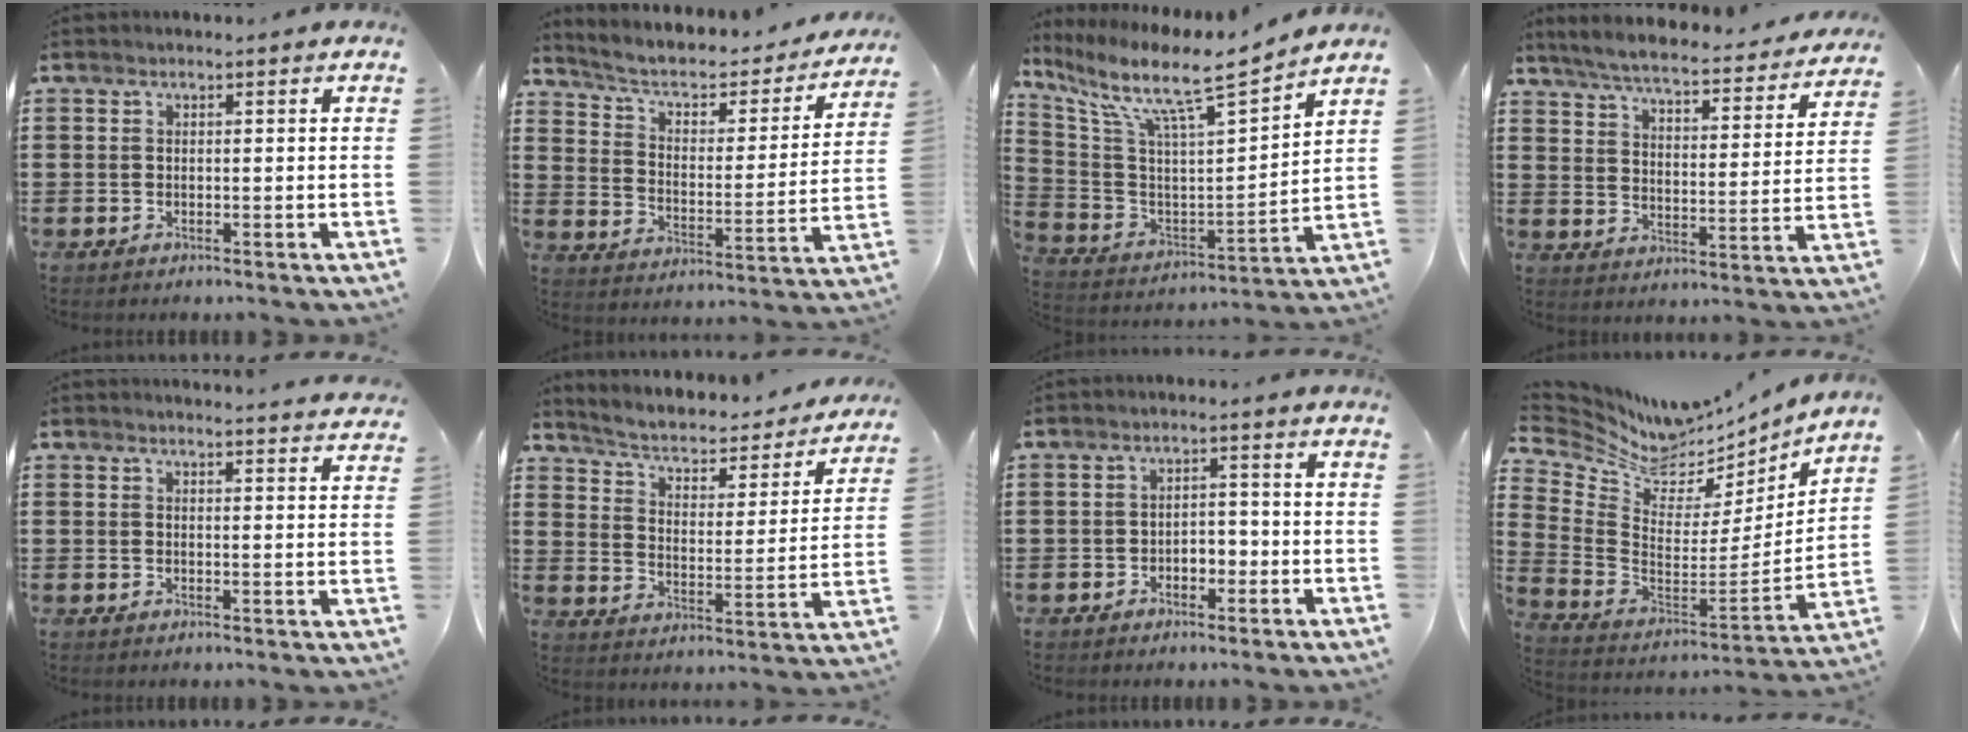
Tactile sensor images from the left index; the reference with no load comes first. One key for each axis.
{"total": 4.4, "fx": 2.8, "fy": 2.3, "fz": 2.6, "tx": -0.065, "ty": -0.015, "tz": 0.037}
{"total": 10.0, "fx": 7.7, "fy": 1.3, "fz": 6.3, "tx": -0.153, "ty": -0.054, "tz": 0.121}
{"total": 5.6, "fx": 5.3, "fy": 0.0, "fz": 1.9, "tx": -0.062, "ty": -0.037, "tz": 0.086}
{"total": 2.8, "fx": 2.8, "fy": -0.4, "fz": 0.3, "tx": -0.005, "ty": -0.015, "tz": 0.050}
{"total": 3.2, "fx": 2.2, "fy": 1.6, "fz": 1.8, "tx": -0.050, "ty": -0.019, "tz": 0.025}
{"total": 2.6, "fx": -1.2, "fy": 1.7, "fz": 1.5, "tx": -0.033, "ty": 0.005, "tz": -0.028}
{"total": 5.9, "fx": 5.1, "fy": 2.9, "fz": 1.0, "tx": -0.060, "ty": -0.049, "tz": 0.086}